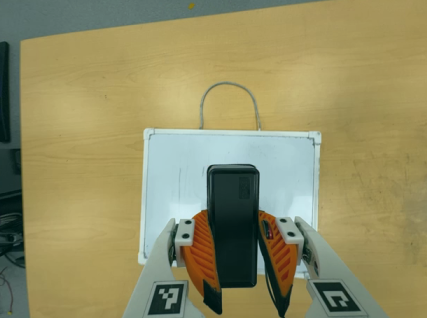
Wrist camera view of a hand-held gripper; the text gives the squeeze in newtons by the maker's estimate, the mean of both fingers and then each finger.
{"total": 10.0, "left": 8.0, "right": 12.0}